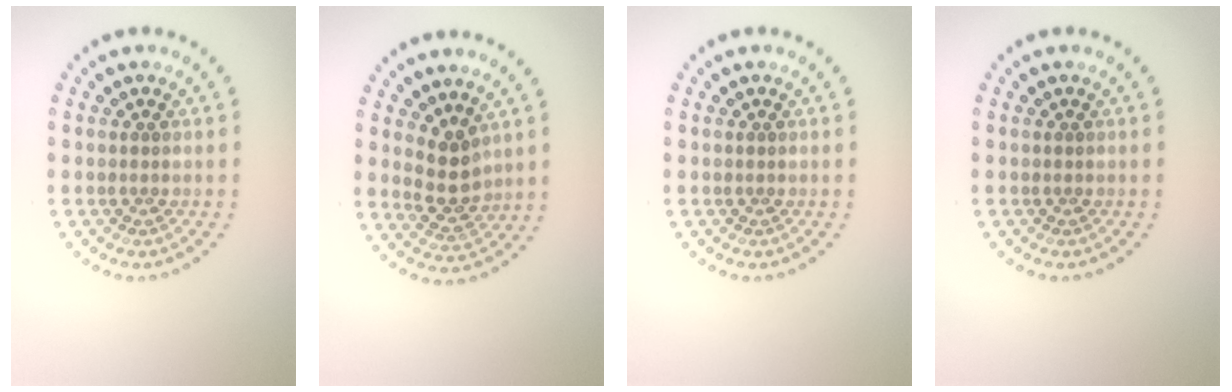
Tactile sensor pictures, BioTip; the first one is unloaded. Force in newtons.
{"total": 2.8, "press": 2.6, "slide": 1.2}
{"total": 0.0}
{"total": 0.0}